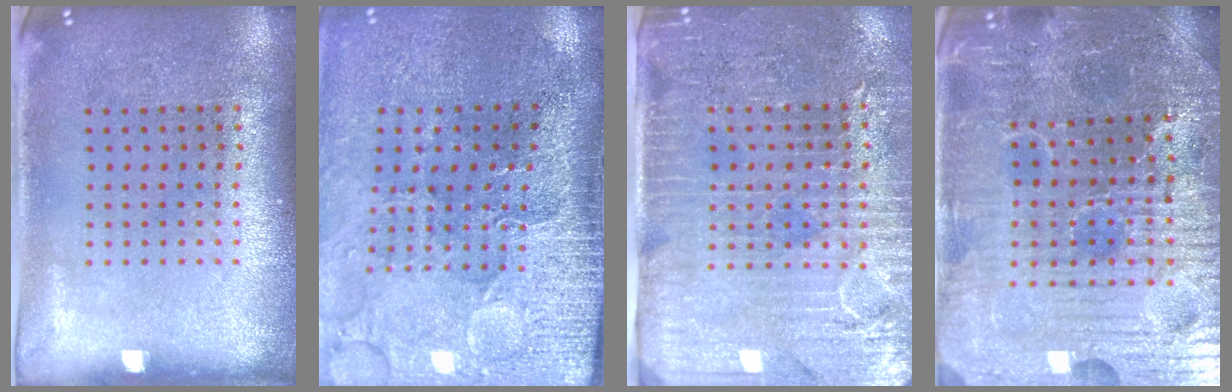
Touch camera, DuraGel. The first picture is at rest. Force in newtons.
{"total": 3.5, "press": 3.4, "slide": 1.1}
{"total": 3.6, "press": 3.3, "slide": 1.5}
{"total": 5.5, "press": 5.2, "slide": 1.5}